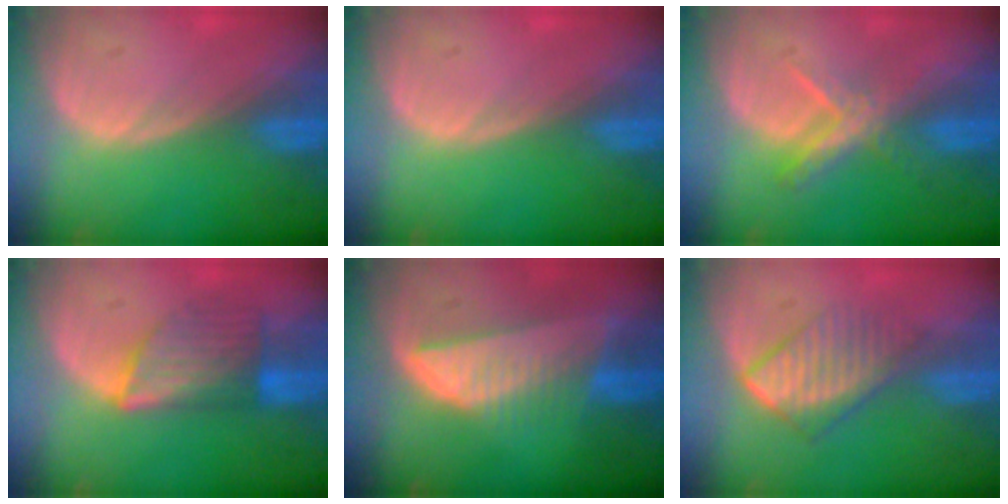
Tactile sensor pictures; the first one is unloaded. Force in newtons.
{"total": 0.0}
{"total": 5.5, "press": 4.9, "slide": 2.5}
{"total": 6.6, "press": 6.5, "slide": 1.0}
{"total": 8.2, "press": 7.2, "slide": 3.8}
{"total": 6.8, "press": 6.0, "slide": 3.3}